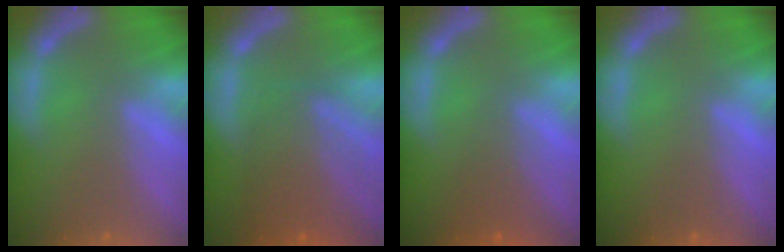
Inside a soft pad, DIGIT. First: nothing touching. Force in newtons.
{"total": 6.6}
{"total": 2.5}
{"total": 0.0}